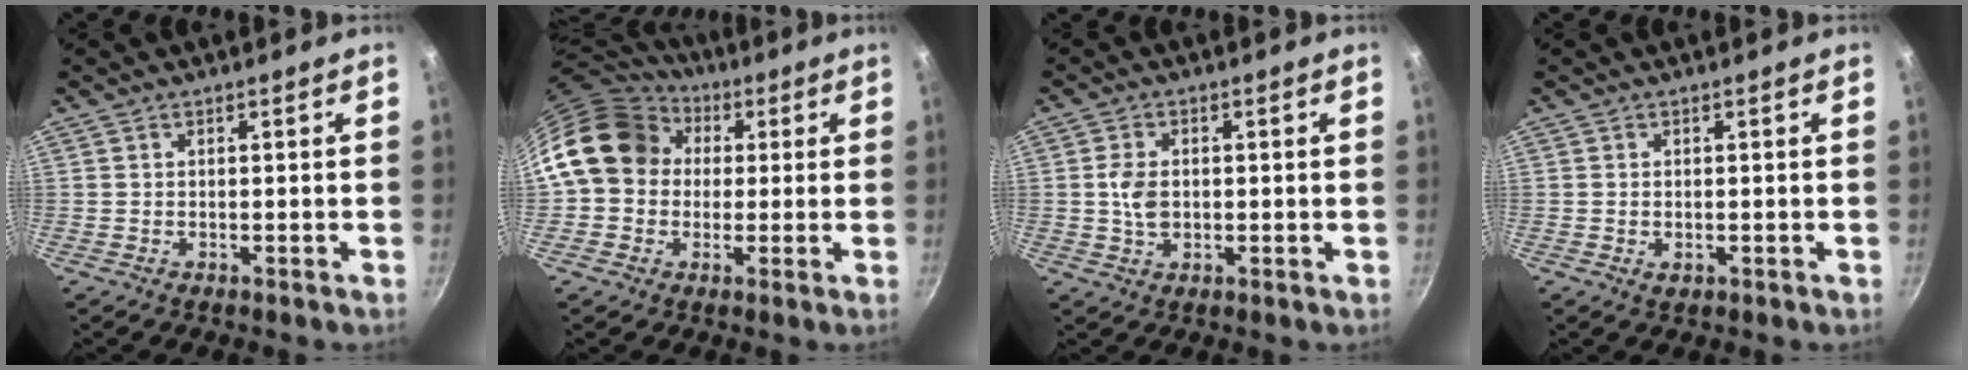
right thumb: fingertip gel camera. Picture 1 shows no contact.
{"total": 15.8, "force": [2.3, 13.5, 8.0], "torque": [-0.113, 0.037, 0.026]}
{"total": 4.7, "force": [0.1, 3.2, 3.5], "torque": [-0.063, 0.004, 0.001]}
{"total": 1.4, "force": [-0.2, 0.9, 1.0], "torque": [-0.015, -0.001, -0.001]}